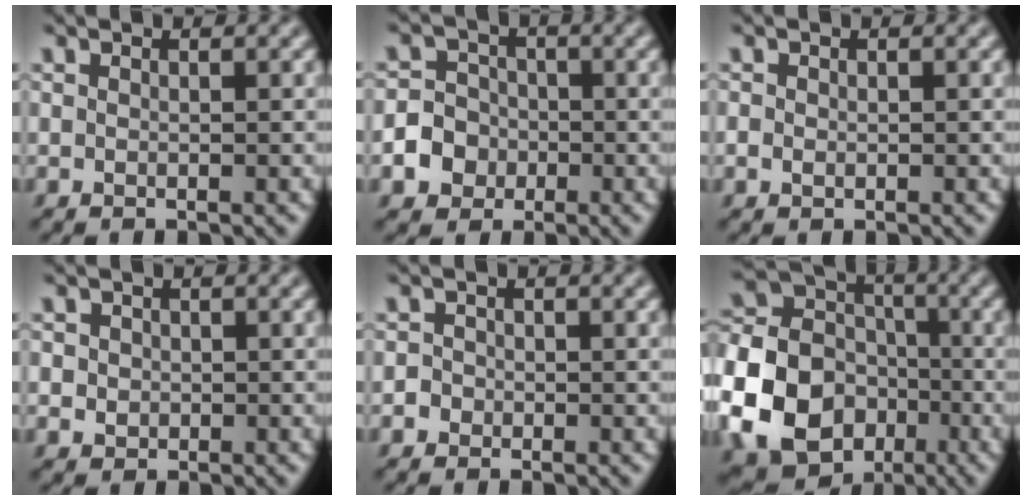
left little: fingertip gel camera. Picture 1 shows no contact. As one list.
[{"total": 5.4, "force": [-2.2, 4.8, 1.2], "torque": [-0.011, 0.001, -0.058]}, {"total": 0.8, "force": [-0.2, 0.7, 0.3], "torque": [-0.005, -0.001, -0.002]}, {"total": 2.3, "force": [0.4, 2.1, 1.0], "torque": [-0.009, 0.010, -0.001]}, {"total": 1.8, "force": [-0.6, 1.7, 0.4], "torque": [0.006, 0.012, -0.023]}, {"total": 16.3, "force": [-5.6, 13.5, 7.1], "torque": [-0.189, -0.024, -0.127]}]